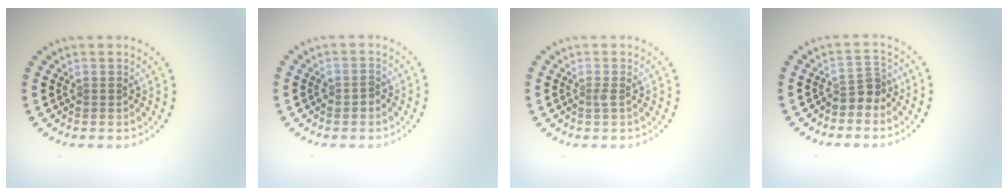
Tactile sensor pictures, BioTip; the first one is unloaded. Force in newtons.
{"total": 1.1, "press": 1.1, "slide": 0.3}
{"total": 0.6, "press": 0.5, "slide": 0.3}
{"total": 2.2, "press": 1.7, "slide": 1.4}